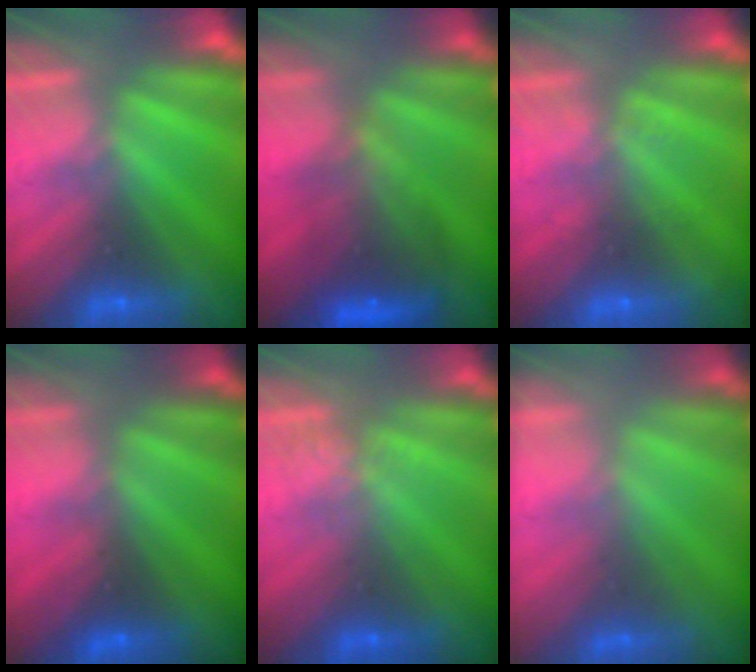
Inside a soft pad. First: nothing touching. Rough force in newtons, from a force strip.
{"total": 7.4}
{"total": 1.9}
{"total": 4.6}
{"total": 1.5}
{"total": 1.6}